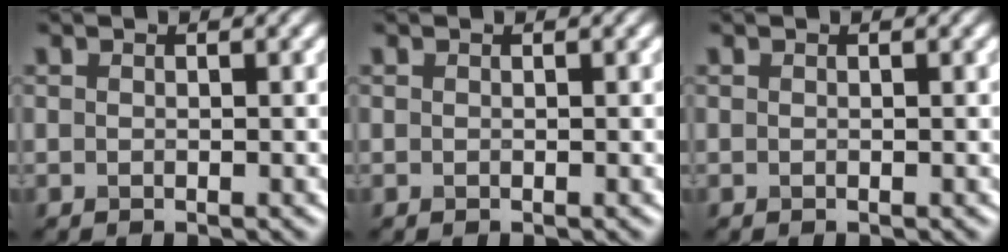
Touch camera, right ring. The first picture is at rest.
{"total": 0.0}
{"total": 0.0}